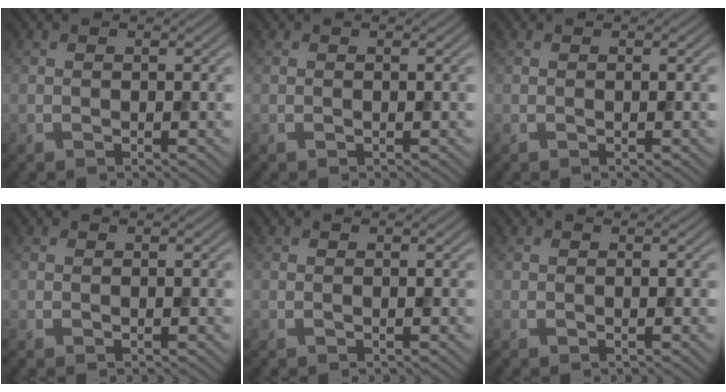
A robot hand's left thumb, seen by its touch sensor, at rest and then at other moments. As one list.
[{"total": 0.0}, {"total": 0.0}, {"total": 0.0}, {"total": 0.0}, {"total": 0.0}]